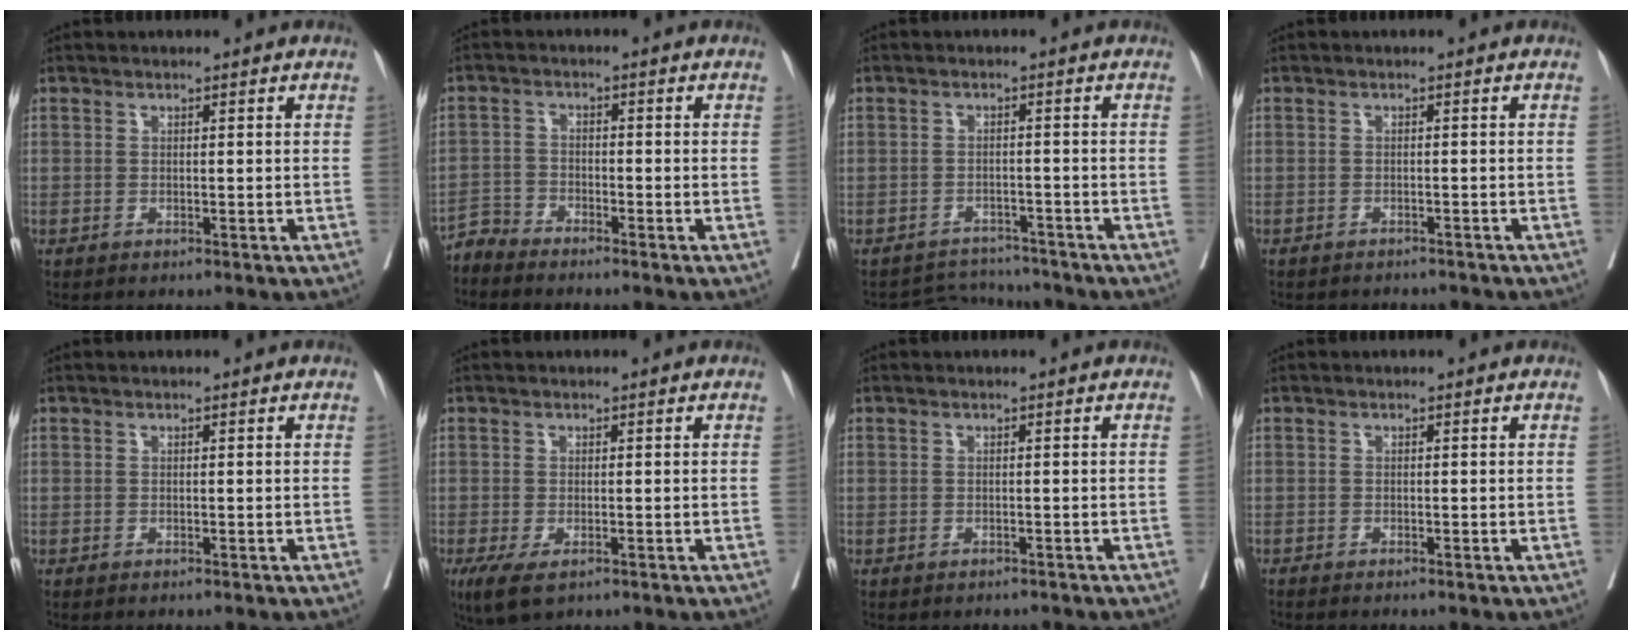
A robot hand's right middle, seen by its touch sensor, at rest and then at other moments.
{"total": 2.7, "force": [-2.6, 0.0, -0.6], "torque": [0.024, -0.012, -0.053]}
{"total": 3.7, "force": [-3.3, 0.4, -1.6], "torque": [0.026, 0.011, -0.049]}
{"total": 4.5, "force": [-4.3, 0.8, 0.9], "torque": [-0.007, -0.005, -0.052]}
{"total": 0.6, "force": [0.4, -0.5, 0.1], "torque": [-0.003, -0.003, 0.003]}
{"total": 3.9, "force": [-1.8, 1.1, 3.3], "torque": [-0.065, -0.015, -0.028]}
{"total": 0.6, "force": [-0.6, 0.0, 0.1], "torque": [-0.005, -0.002, -0.011]}
{"total": 0.6, "force": [-0.6, -0.2, 0.2], "torque": [0.001, 0.000, -0.012]}